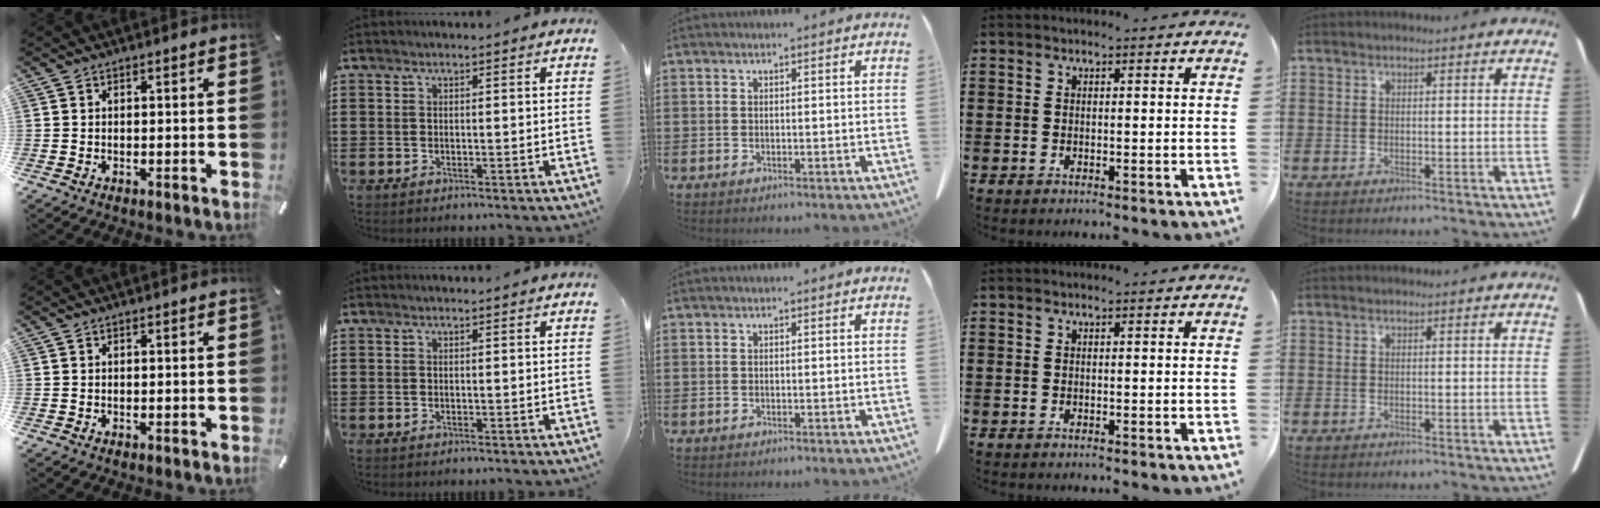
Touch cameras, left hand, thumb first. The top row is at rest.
{}